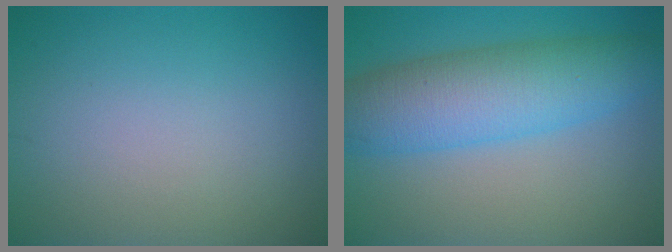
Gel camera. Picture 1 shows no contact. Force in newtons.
{"total": 7.8, "press": 7.8, "slide": 0.2}